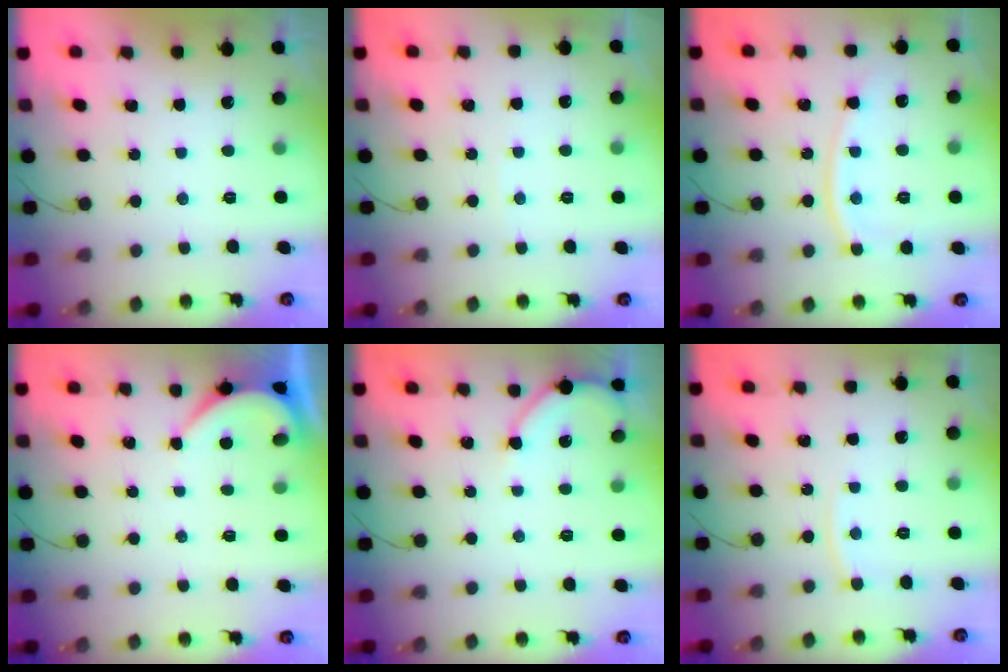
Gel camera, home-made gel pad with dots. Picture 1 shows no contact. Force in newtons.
{"total": 1.7, "press": 1.7, "slide": 0.2}
{"total": 10.5, "press": 10.4, "slide": 1.3}
{"total": 3.0, "press": 3.0, "slide": 0.3}
{"total": 4.6, "press": 4.6, "slide": 0.7}
{"total": 4.7, "press": 4.7, "slide": 0.7}